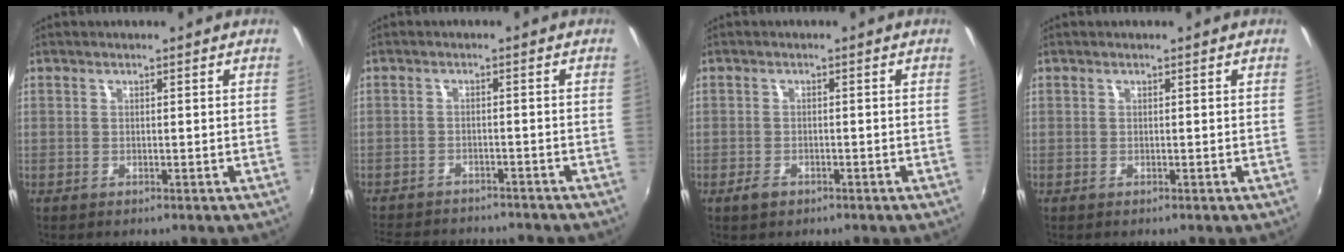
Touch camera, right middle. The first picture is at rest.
{"total": 12.4, "force": [-11.0, 3.8, 4.2], "torque": [-0.107, -0.010, -0.163]}
{"total": 2.0, "force": [-1.3, 1.1, 0.9], "torque": [-0.019, -0.001, -0.023]}
{"total": 0.0}